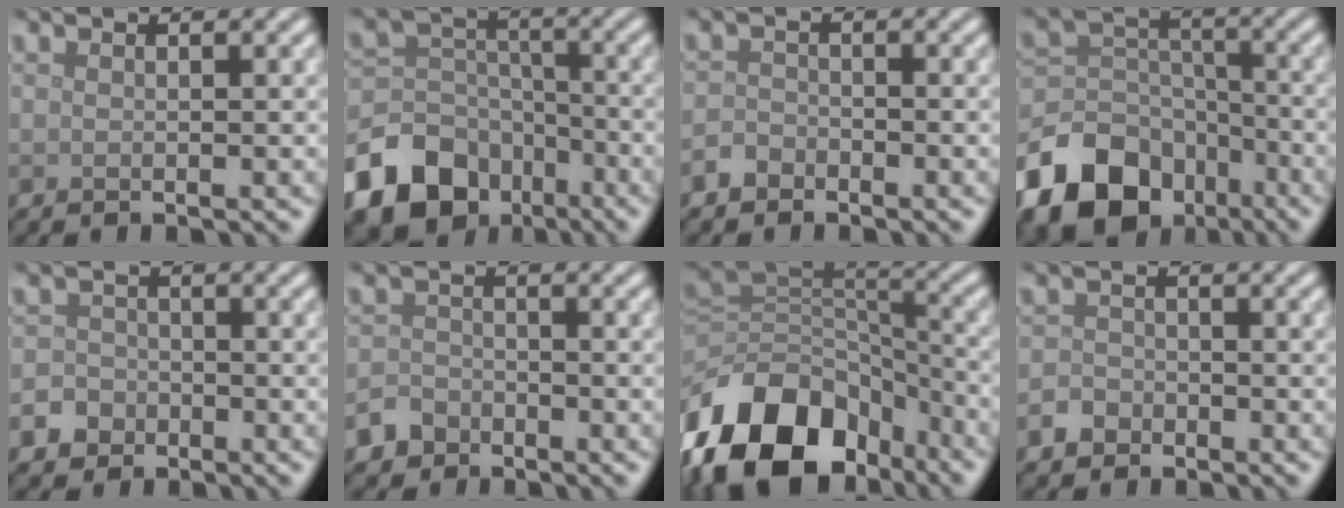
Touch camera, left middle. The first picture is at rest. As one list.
[{"total": 13.2, "force": [-7.9, 9.7, 4.3], "torque": [-0.116, -0.034, -0.144]}, {"total": 1.5, "force": [-1.2, 0.9, 0.3], "torque": [-0.002, 0.004, -0.027]}, {"total": 13.5, "force": [-8.3, 9.4, 5.1], "torque": [-0.136, -0.022, -0.147]}, {"total": 2.9, "force": [-1.7, 2.3, 0.5], "torque": [0.010, -0.003, -0.036]}, {"total": 2.6, "force": [-1.9, 1.7, 0.3], "torque": [0.002, 0.002, -0.042]}, {"total": 15.1, "force": [-9.0, 9.6, 7.4], "torque": [-0.171, -0.006, -0.150]}, {"total": 1.7, "force": [-1.1, 1.3, 0.4], "torque": [-0.001, 0.005, -0.026]}]